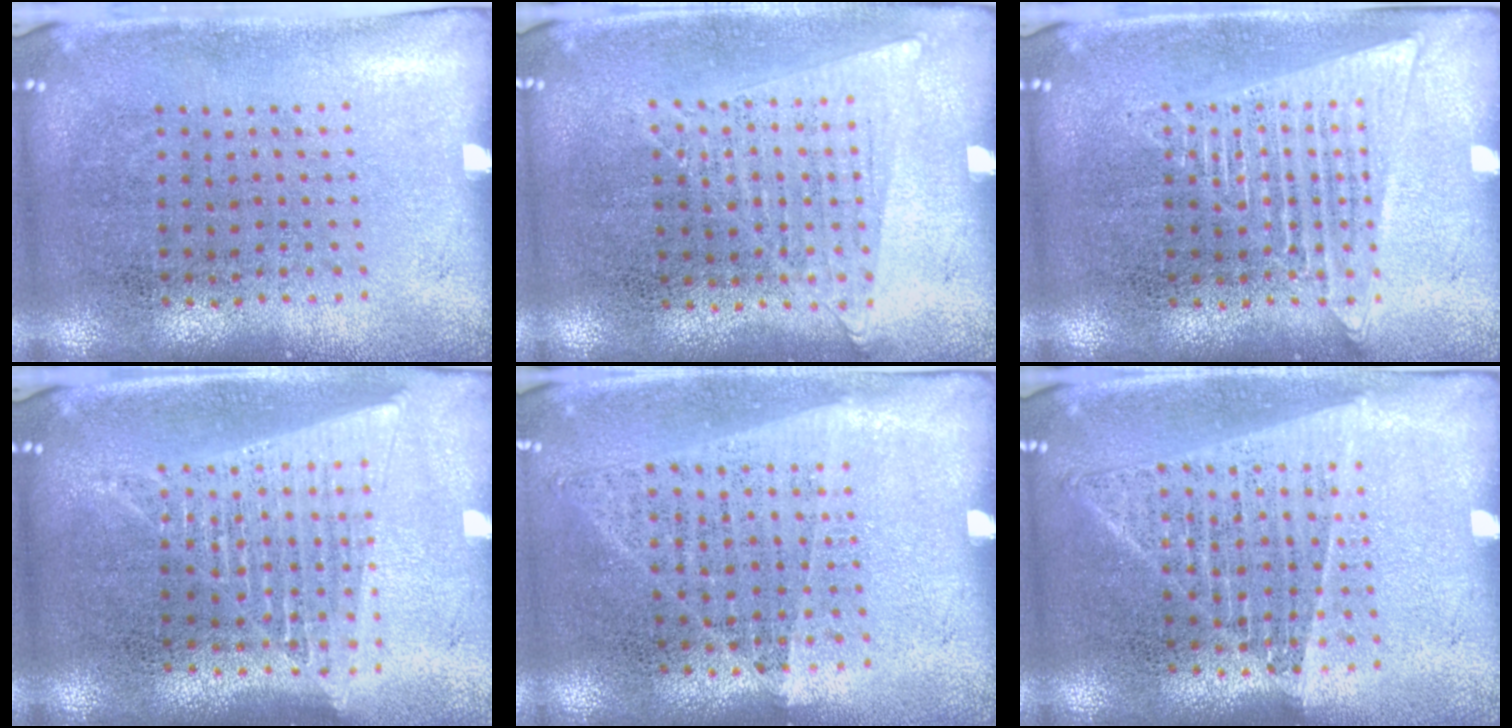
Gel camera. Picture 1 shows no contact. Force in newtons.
{"total": 1.0, "press": 1.0, "slide": 0.4}
{"total": 2.2, "press": 2.2, "slide": 0.2}
{"total": 1.6, "press": 1.4, "slide": 0.7}
{"total": 1.0, "press": 0.9, "slide": 0.5}
{"total": 1.4, "press": 1.3, "slide": 0.4}